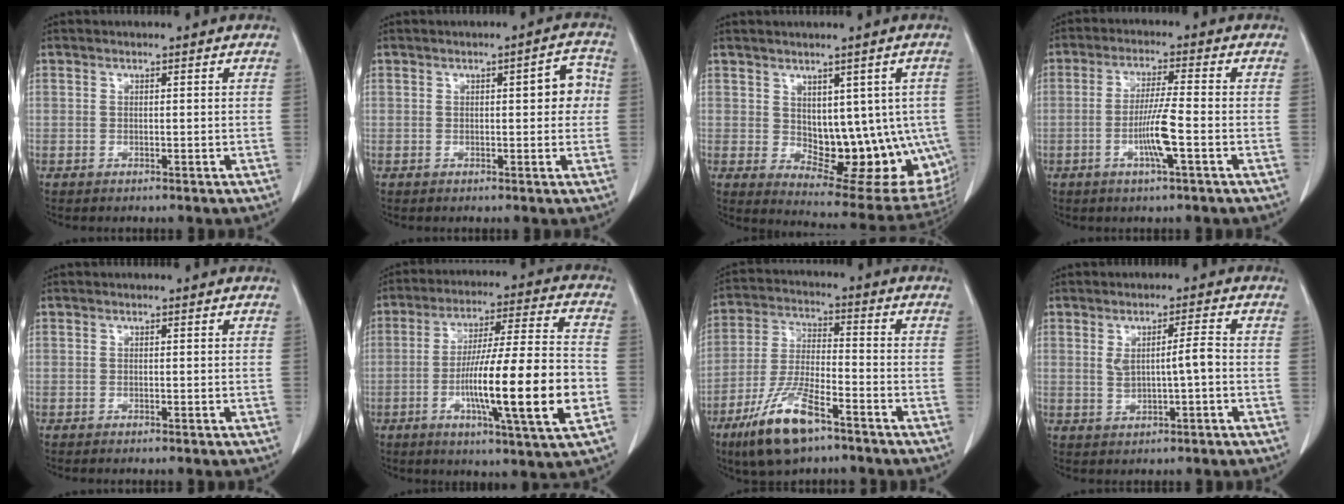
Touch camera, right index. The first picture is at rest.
{"total": 4.3, "force": [0.5, 1.4, 4.1], "torque": [-0.042, 0.012, 0.001]}
{"total": 14.9, "force": [-0.9, 7.7, 12.7], "torque": [-0.139, -0.001, 0.010]}
{"total": 6.4, "force": [-2.0, -0.4, 6.1], "torque": [-0.119, -0.005, -0.039]}
{"total": 0.7, "force": [-0.6, 0.0, 0.3], "torque": [-0.007, -0.001, -0.008]}
{"total": 18.8, "force": [-4.7, 0.3, 18.2], "torque": [-0.292, -0.007, -0.077]}
{"total": 12.4, "force": [-7.8, 3.0, 9.2], "torque": [-0.192, -0.021, -0.143]}
{"total": 4.3, "force": [0.0, 0.5, 4.2], "torque": [-0.074, 0.004, 0.006]}